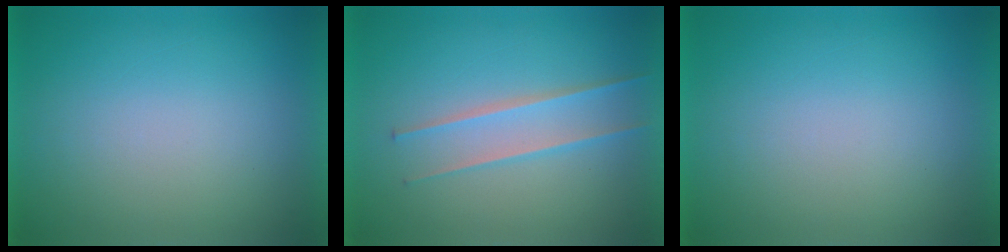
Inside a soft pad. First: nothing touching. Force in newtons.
{"total": 2.4}
{"total": 0.0}